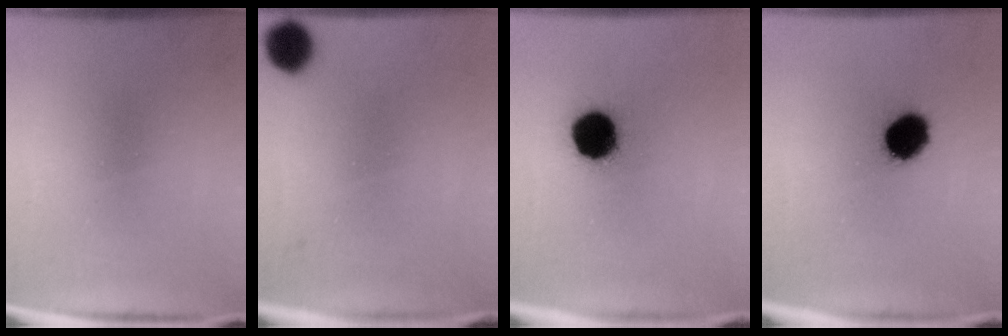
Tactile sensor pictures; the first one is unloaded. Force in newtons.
{"total": 5.3}
{"total": 12.4}
{"total": 10.0}